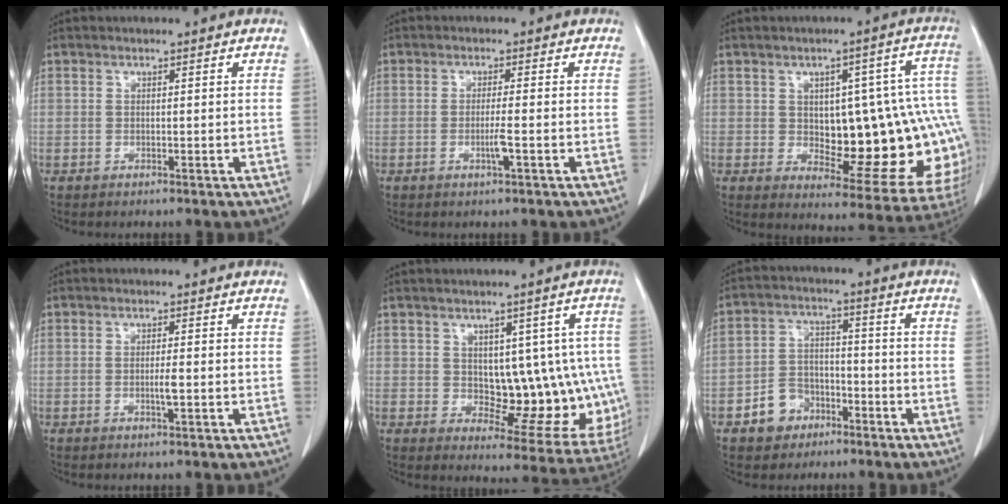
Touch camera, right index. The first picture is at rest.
{"total": 2.5, "force": [-0.8, -0.2, 2.3], "torque": [-0.046, -0.004, -0.015]}
{"total": 19.2, "force": [-0.4, 6.8, 18.0], "torque": [-0.162, 0.036, 0.018]}
{"total": 1.7, "force": [-0.4, 0.0, 1.6], "torque": [-0.032, -0.003, -0.006]}
{"total": 12.3, "force": [0.7, 6.9, 10.2], "torque": [-0.098, 0.012, 0.029]}
{"total": 6.7, "force": [-3.6, 5.2, 2.2], "torque": [-0.044, 0.017, -0.055]}